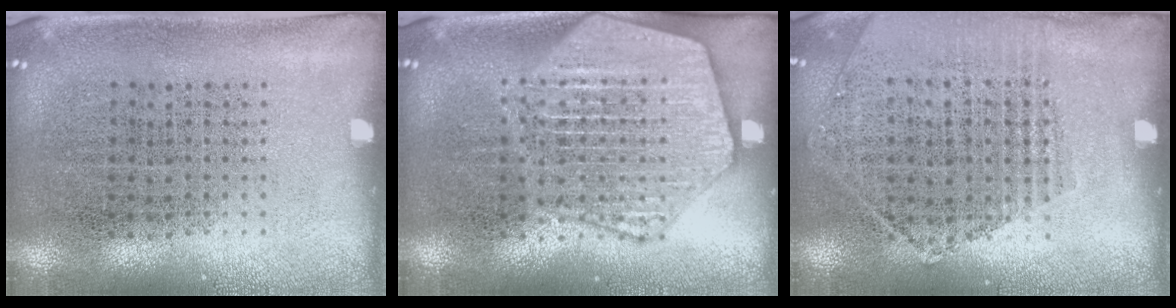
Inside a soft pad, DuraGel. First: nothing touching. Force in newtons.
{"total": 3.8, "press": 3.7, "slide": 0.3}
{"total": 1.1, "press": 1.1, "slide": 0.4}